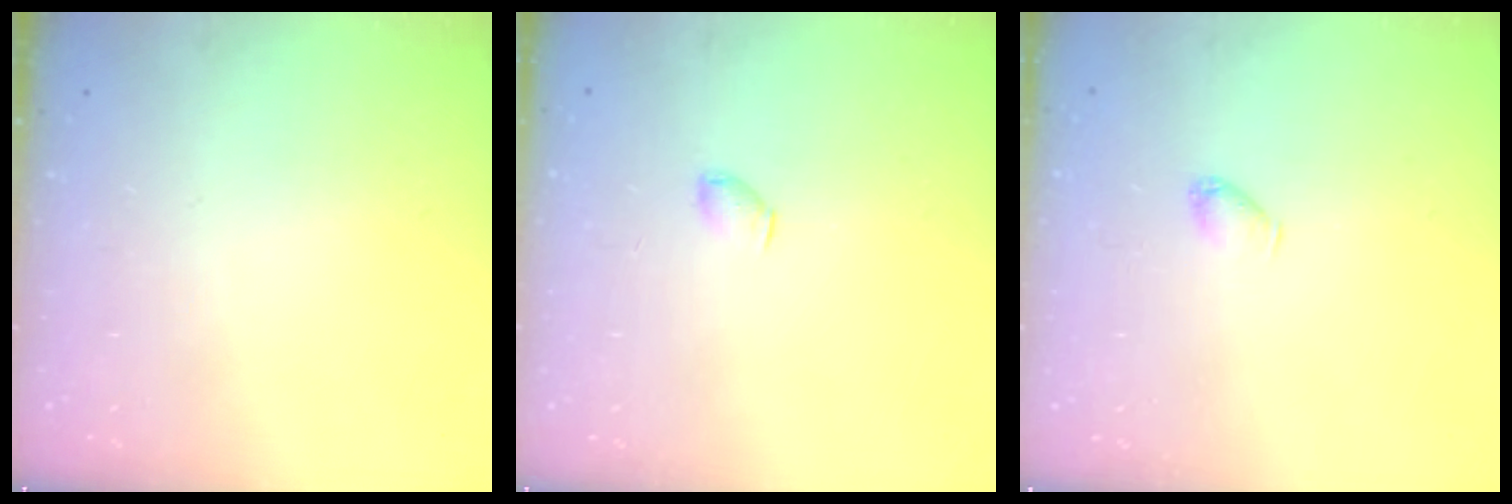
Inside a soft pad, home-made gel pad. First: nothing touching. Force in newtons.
{"total": 2.8, "press": 2.8, "slide": 0.5}
{"total": 2.5, "press": 2.5, "slide": 0.5}